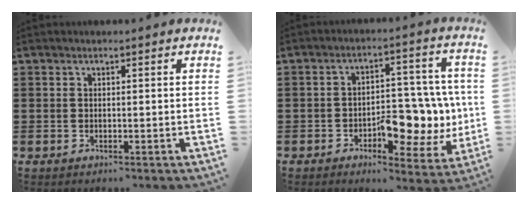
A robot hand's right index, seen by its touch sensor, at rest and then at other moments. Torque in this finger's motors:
{"motor_torque": [2.13, 0.00, 0.50, 0.06]}